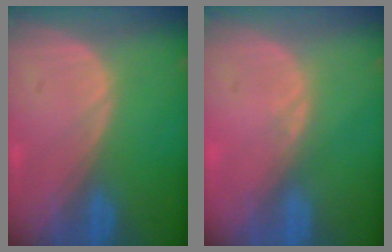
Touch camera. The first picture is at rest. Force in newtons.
{"total": 0.9, "press": 0.8, "slide": 0.3}